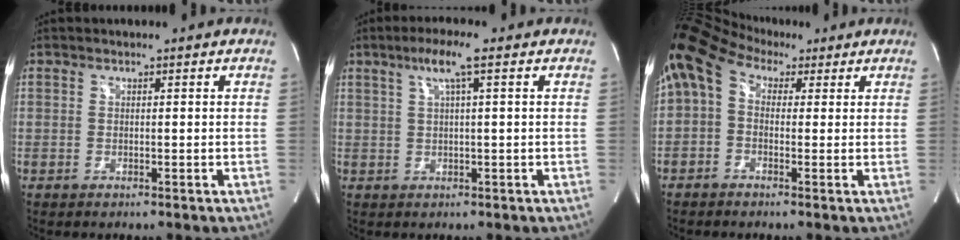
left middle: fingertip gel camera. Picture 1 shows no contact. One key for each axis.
{"total": 4.4, "fx": 2.0, "fy": -0.2, "fz": 3.9, "tx": -0.076, "ty": 0.009, "tz": 0.037}
{"total": 10.1, "fx": 4.2, "fy": 6.2, "fz": 6.8, "tx": -0.145, "ty": 0.067, "tz": 0.067}